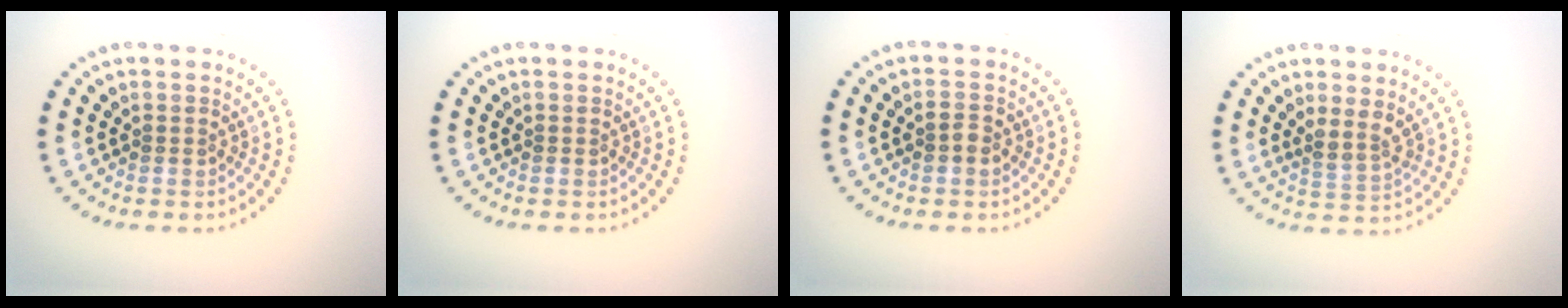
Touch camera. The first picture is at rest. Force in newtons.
{"total": 0.0}
{"total": 1.6, "press": 1.6, "slide": 0.1}
{"total": 2.3, "press": 1.7, "slide": 1.6}